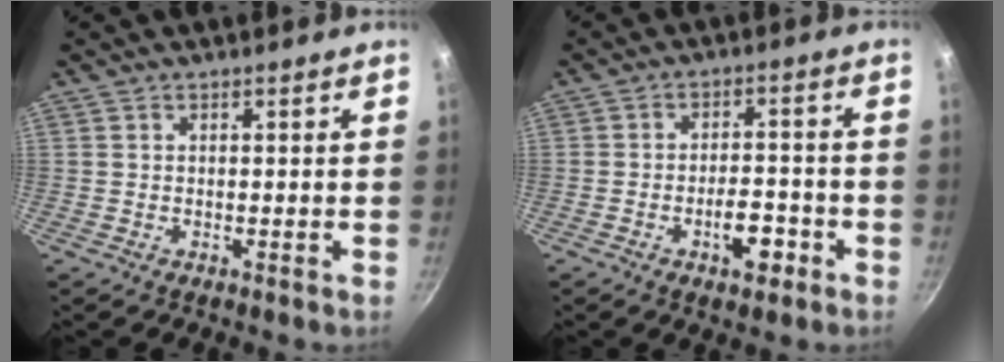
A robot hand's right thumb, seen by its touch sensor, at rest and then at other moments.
{"total": 6.5, "force": [-3.1, 3.1, 4.9], "torque": [-0.051, 0.023, -0.048]}